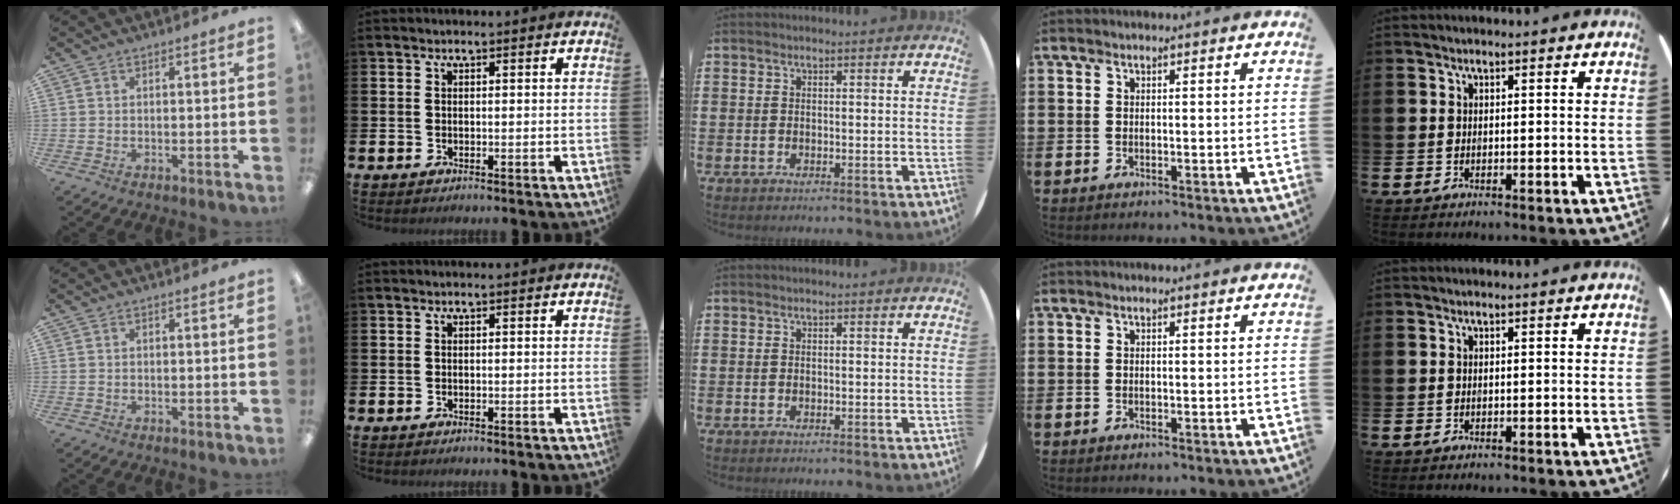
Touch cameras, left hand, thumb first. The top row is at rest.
{}